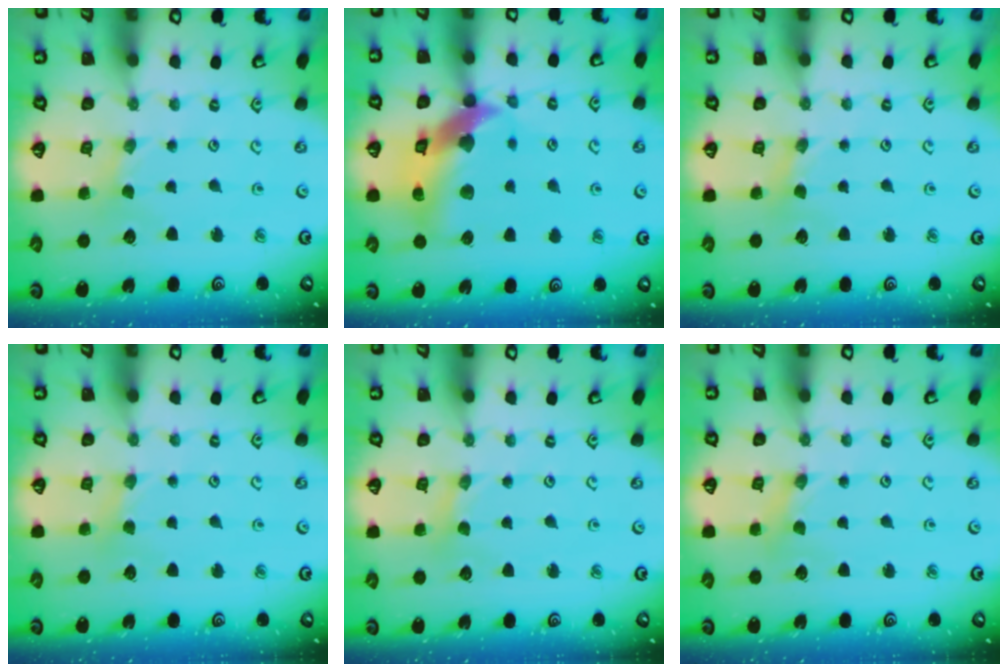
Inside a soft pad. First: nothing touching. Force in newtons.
{"total": 15.2, "press": 15.0, "slide": 2.2}
{"total": 1.1, "press": 1.1, "slide": 0.2}
{"total": 2.2, "press": 2.2, "slide": 0.4}
{"total": 2.0, "press": 2.0, "slide": 0.3}
{"total": 1.2, "press": 1.1, "slide": 0.2}